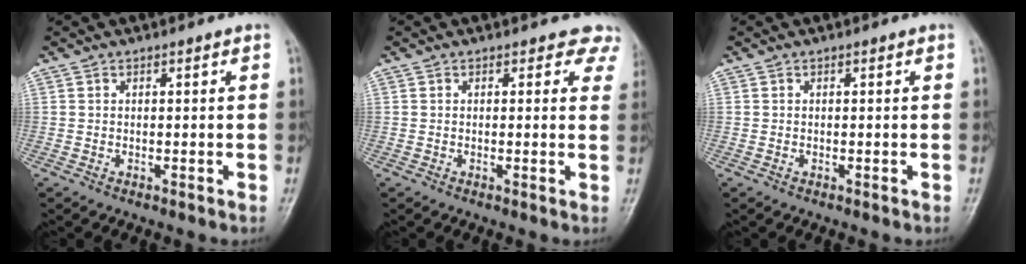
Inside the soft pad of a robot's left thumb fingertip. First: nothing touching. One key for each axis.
{"total": 3.8, "fx": 2.8, "fy": 2.4, "fz": 1.1, "tx": 0.025, "ty": -0.010, "tz": 0.008}
{"total": 0.7, "fx": 0.1, "fy": 0.4, "fz": 0.6, "tx": -0.004, "ty": 0.005, "tz": 0.002}